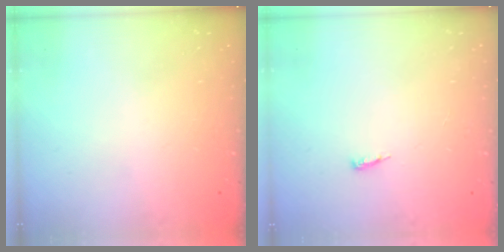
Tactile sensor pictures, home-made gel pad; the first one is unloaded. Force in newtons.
{"total": 4.6, "press": 4.5, "slide": 0.9}